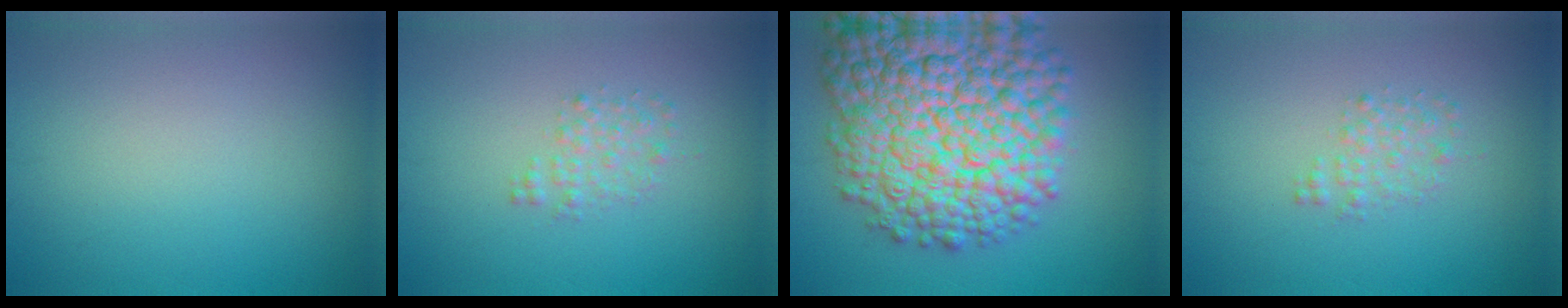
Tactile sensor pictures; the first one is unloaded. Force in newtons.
{"total": 1.6, "press": 1.6, "slide": 0.0}
{"total": 17.0, "press": 17.0, "slide": 0.7}
{"total": 1.6, "press": 1.6, "slide": 0.0}